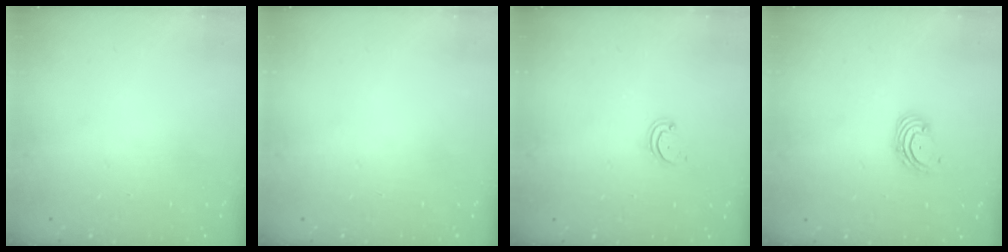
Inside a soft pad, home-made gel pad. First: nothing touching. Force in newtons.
{"total": 0.0}
{"total": 2.2, "press": 2.2, "slide": 0.2}
{"total": 3.3, "press": 3.3, "slide": 0.5}